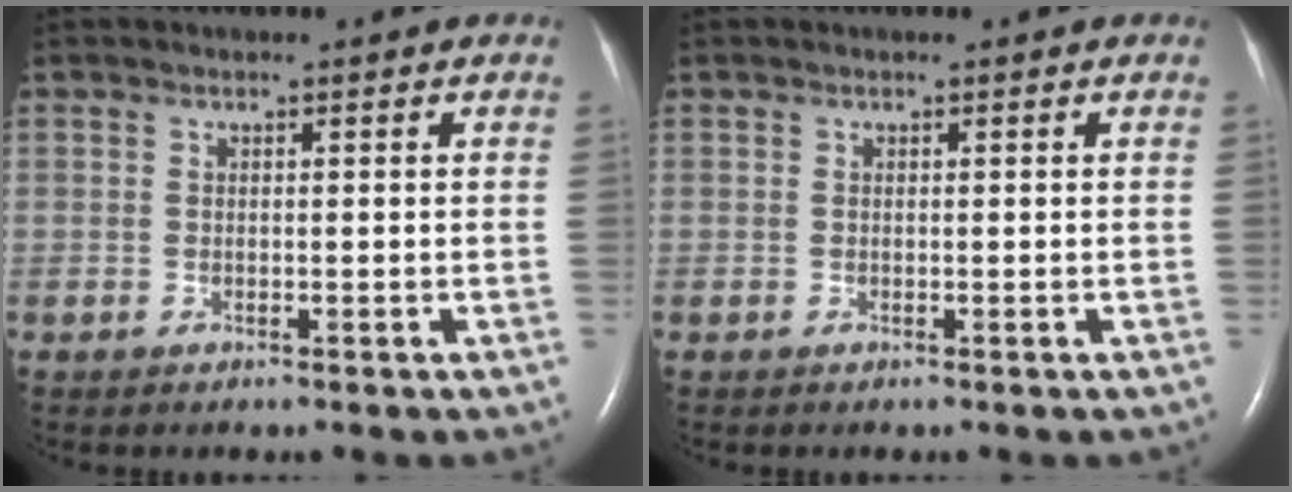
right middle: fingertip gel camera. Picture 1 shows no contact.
{"total": 0.0}